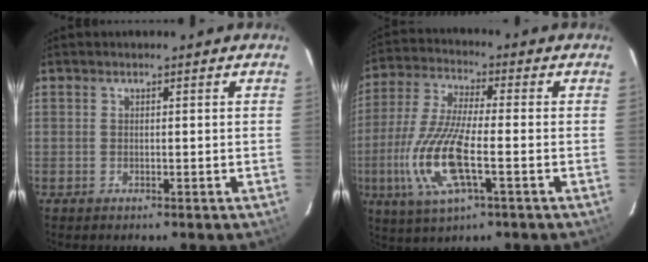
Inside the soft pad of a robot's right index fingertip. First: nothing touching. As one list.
[{"total": 14.4, "force": [-4.0, 3.8, 13.4], "torque": [-0.290, -0.012, -0.080]}]